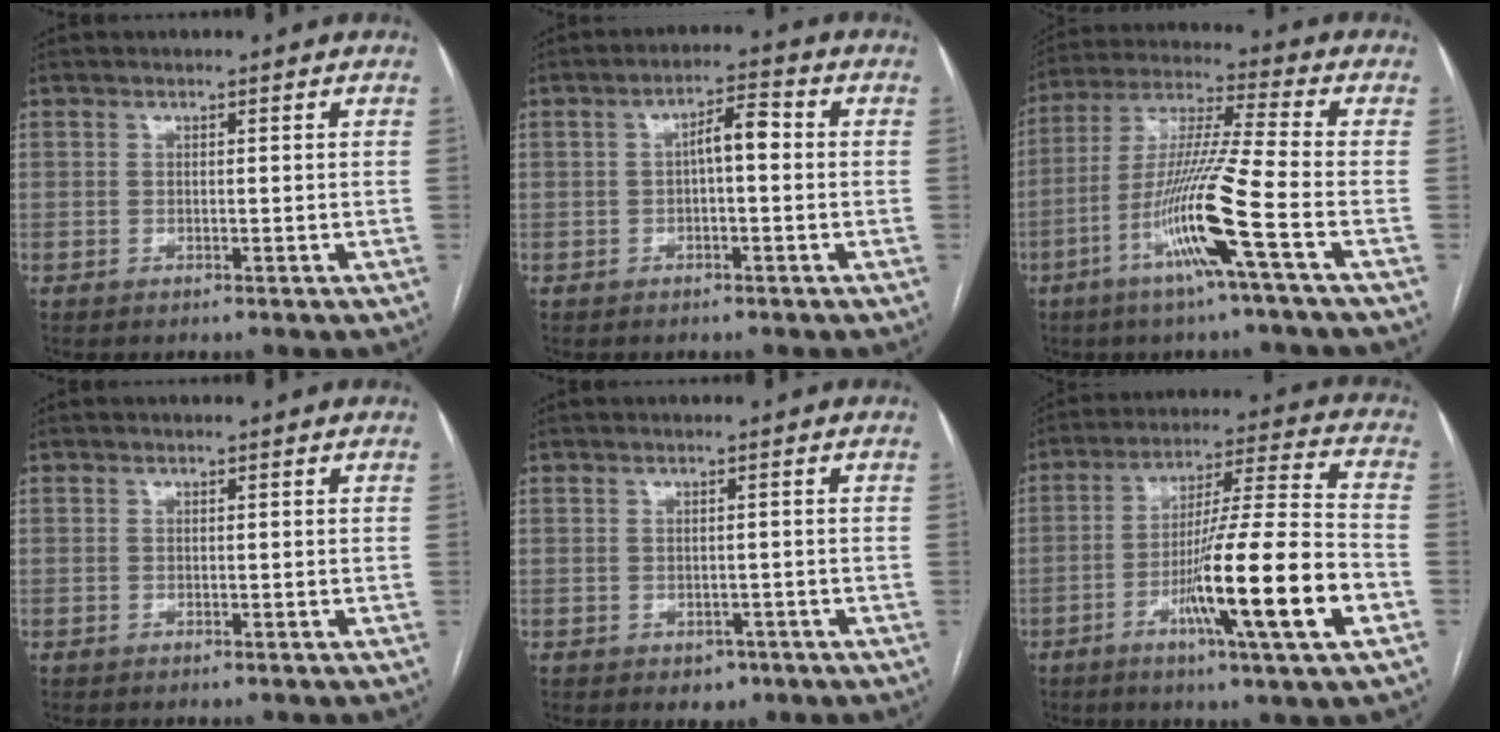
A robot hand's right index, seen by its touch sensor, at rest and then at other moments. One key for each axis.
{"total": 4.6, "fx": 0.2, "fy": 1.4, "fz": 4.4, "tx": -0.074, "ty": 0.023, "tz": 0.002}
{"total": 14.0, "fx": -5.8, "fy": -1.6, "fz": 12.7, "tx": -0.252, "ty": -0.010, "tz": -0.115}
{"total": 0.0}
{"total": 2.4, "fx": -1.2, "fy": 1.7, "fz": 1.1, "tx": -0.007, "ty": 0.003, "tz": -0.007}
{"total": 17.9, "fx": -6.4, "fy": -0.4, "fz": 16.8, "tx": -0.285, "ty": -0.013, "tz": -0.108}